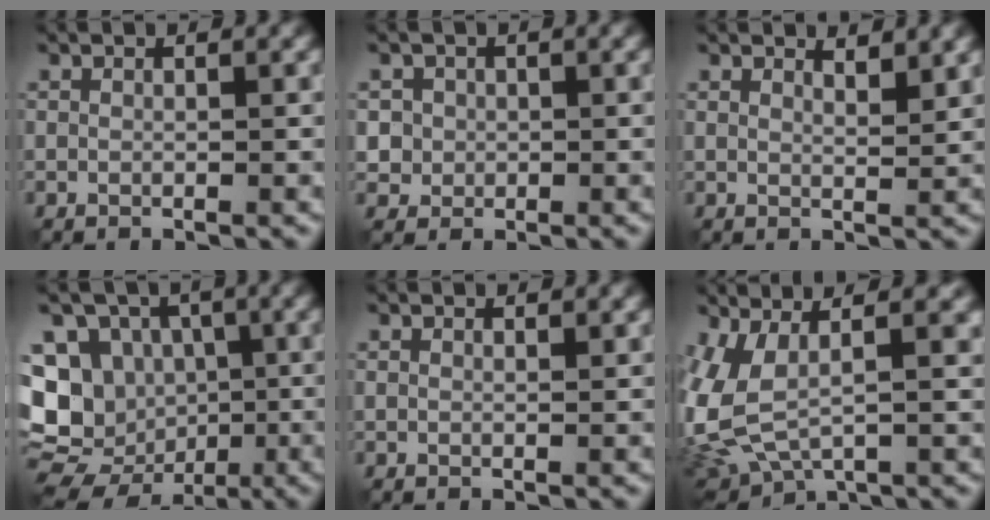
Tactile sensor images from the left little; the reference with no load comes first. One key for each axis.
{"total": 1.9, "fx": 0.1, "fy": 1.9, "fz": 0.3, "tx": -0.003, "ty": -0.001, "tz": 0.015}
{"total": 2.0, "fx": 1.8, "fy": 0.3, "fz": 0.9, "tx": -0.011, "ty": -0.001, "tz": 0.030}
{"total": 16.5, "fx": -2.6, "fy": 14.8, "fz": 6.9, "tx": -0.172, "ty": -0.002, "tz": -0.055}
{"total": 0.7, "fx": 0.7, "fy": 0.0, "fz": 0.3, "tx": -0.005, "ty": -0.001, "tz": 0.010}
{"total": 9.9, "fx": 1.2, "fy": 4.9, "fz": 8.5, "tx": -0.217, "ty": -0.015, "tz": 0.043}